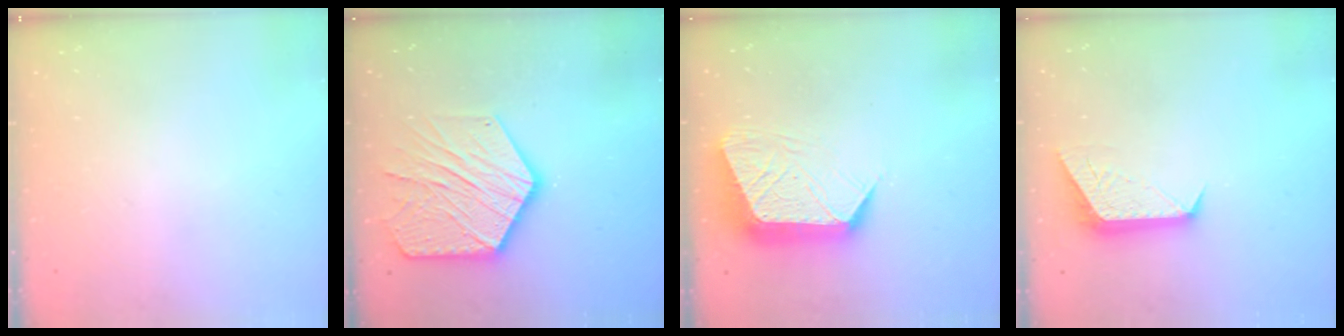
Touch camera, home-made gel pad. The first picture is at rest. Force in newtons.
{"total": 19.0, "press": 18.9, "slide": 1.3}
{"total": 13.1, "press": 13.1, "slide": 1.2}
{"total": 9.8, "press": 9.7, "slide": 0.9}